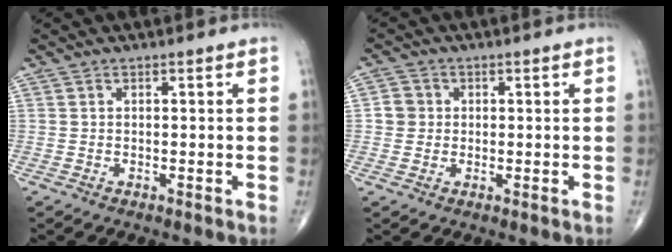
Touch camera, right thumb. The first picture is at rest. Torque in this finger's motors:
{"motor_torque": [-0.24, 0.23, 0.13, 0.07, 0.01]}